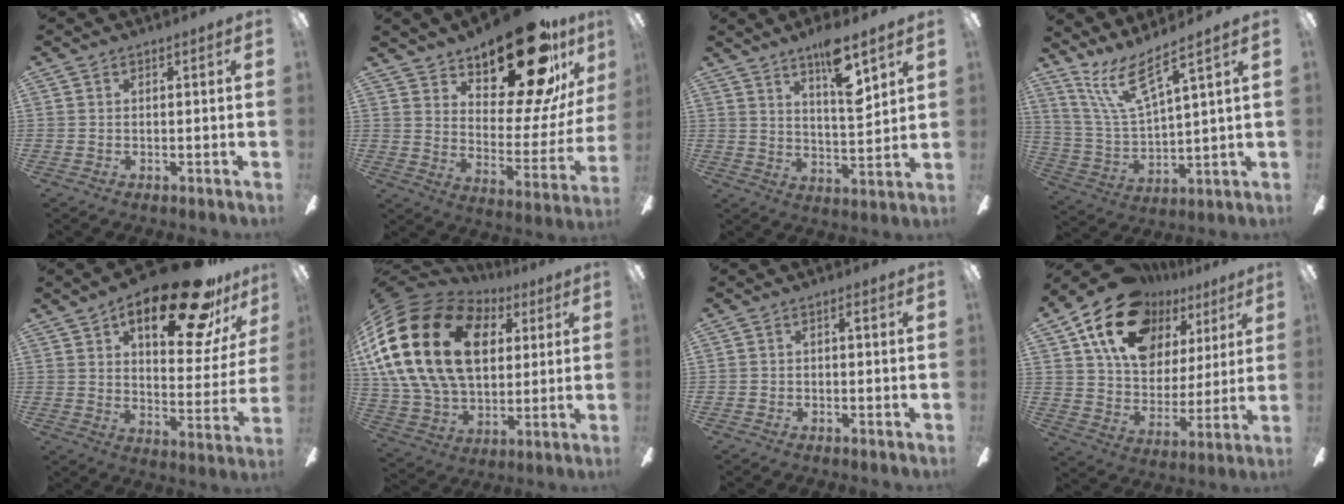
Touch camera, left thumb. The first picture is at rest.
{"total": 25.1, "force": [18.0, 9.3, 14.9], "torque": [-0.195, -0.124, 0.294]}
{"total": 11.4, "force": [7.6, 2.6, 8.1], "torque": [-0.132, -0.037, 0.128]}
{"total": 13.0, "force": [9.2, 3.0, 8.7], "torque": [-0.187, -0.039, 0.168]}
{"total": 23.3, "force": [14.9, 8.6, 15.8], "torque": [-0.212, -0.089, 0.235]}
{"total": 27.3, "force": [7.0, 18.9, 18.4], "torque": [-0.374, -0.011, 0.120]}
{"total": 1.3, "force": [-0.6, 0.6, 1.0], "torque": [-0.019, 0.007, -0.013]}
{"total": 20.3, "force": [12.2, 13.0, 9.6], "torque": [-0.172, -0.056, 0.223]}